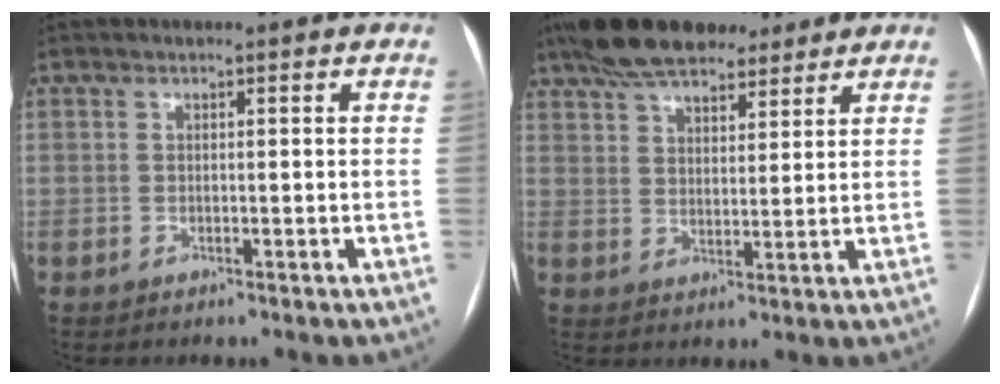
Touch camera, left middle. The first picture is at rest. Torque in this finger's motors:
{"motor_torque": [1.09, -1.05, 0.26, 0.04]}